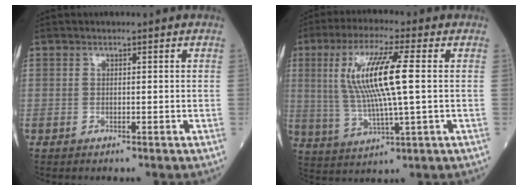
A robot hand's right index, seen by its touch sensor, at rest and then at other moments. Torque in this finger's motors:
{"motor_torque": [1.48, 0.66, 0.36, 0.21]}